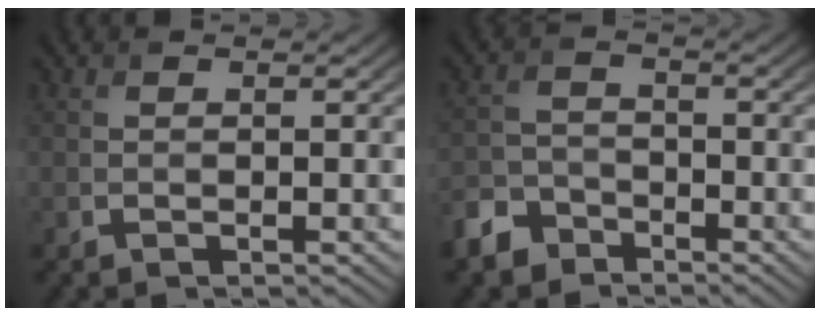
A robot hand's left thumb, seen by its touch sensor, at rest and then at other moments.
{"total": 5.0, "force": [-3.9, 2.8, 1.5], "torque": [-0.040, -0.003, -0.090]}